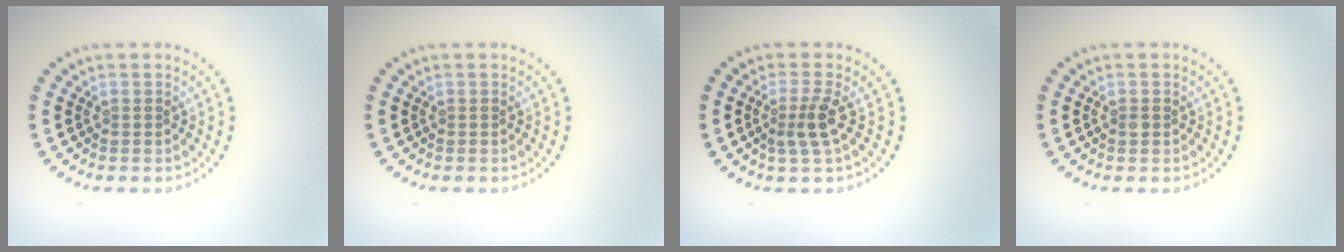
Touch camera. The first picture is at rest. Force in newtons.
{"total": 0.0}
{"total": 2.3, "press": 1.8, "slide": 1.4}
{"total": 0.7, "press": 0.7, "slide": 0.1}